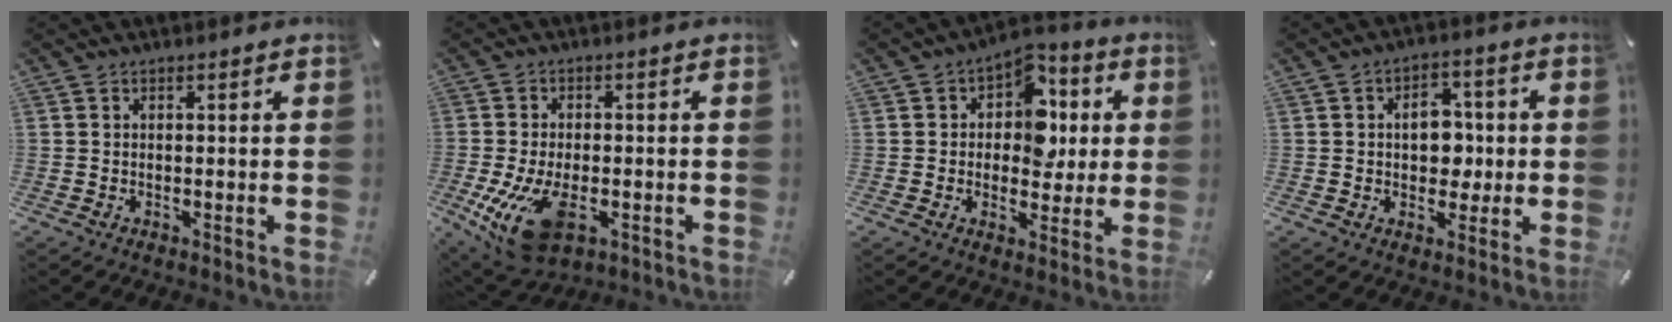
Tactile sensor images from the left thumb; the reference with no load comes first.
{"total": 12.5, "force": [-3.8, 7.0, 9.6], "torque": [-0.204, -0.005, -0.065]}
{"total": 10.3, "force": [1.7, 8.2, 6.0], "torque": [-0.082, -0.010, 0.030]}
{"total": 8.6, "force": [0.3, 6.2, 5.9], "torque": [-0.076, 0.005, 0.001]}